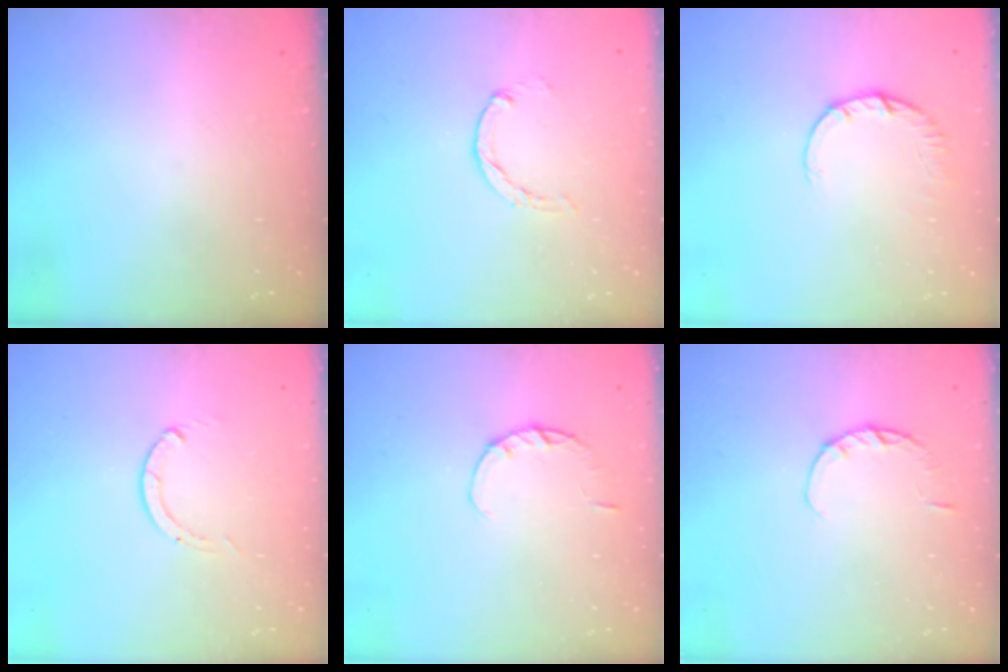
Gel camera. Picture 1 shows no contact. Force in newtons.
{"total": 0.7, "press": 0.7, "slide": 0.2}
{"total": 2.4, "press": 2.4, "slide": 0.2}
{"total": 0.0}
{"total": 1.8, "press": 1.8, "slide": 0.3}
{"total": 2.9, "press": 2.8, "slide": 0.4}